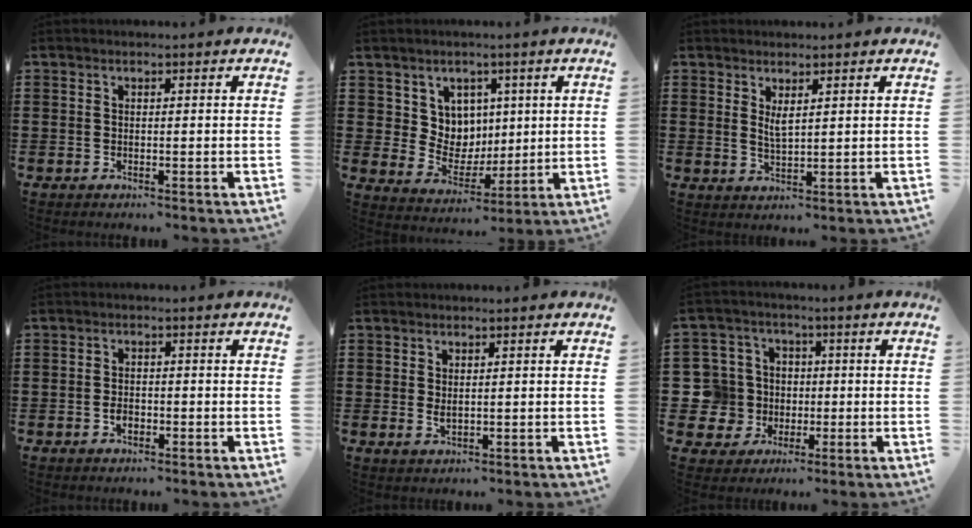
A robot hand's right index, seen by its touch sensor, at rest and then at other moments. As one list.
[{"total": 6.9, "force": [3.2, 6.1, 0.9], "torque": [-0.048, -0.010, 0.063]}, {"total": 2.4, "force": [1.4, 0.7, 1.8], "torque": [-0.038, 0.002, 0.025]}, {"total": 1.8, "force": [-0.8, 1.1, 1.2], "torque": [-0.025, -0.001, -0.013]}, {"total": 1.4, "force": [0.4, 0.7, 1.1], "torque": [-0.023, 0.002, 0.007]}, {"total": 8.4, "force": [-0.2, 8.3, 1.5], "torque": [-0.092, 0.010, -0.001]}]